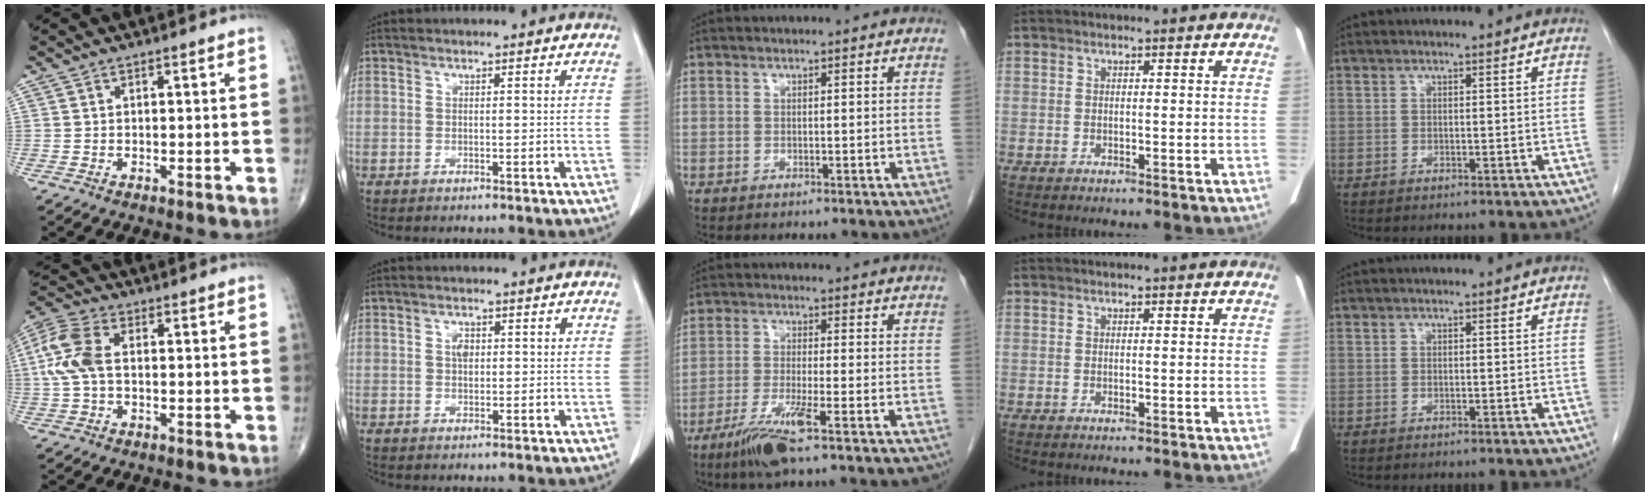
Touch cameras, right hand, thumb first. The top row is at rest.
{"thumb": {"total": 9.2, "force": [0.5, 5.4, 7.4], "torque": [-0.181, 0.022, 0.005]}, "index": {"total": 2.0, "force": [0.4, 1.3, 1.5], "torque": [-0.026, 0.004, 0.007]}, "middle": {"total": 9.1, "force": [-6.2, 0.0, 6.7], "torque": [-0.116, -0.024, -0.104]}}